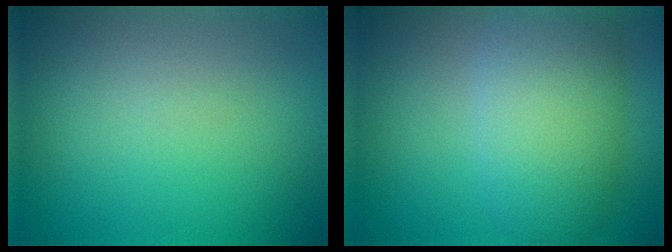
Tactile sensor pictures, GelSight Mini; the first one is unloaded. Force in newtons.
{"total": 7.5, "press": 7.5, "slide": 0.4}